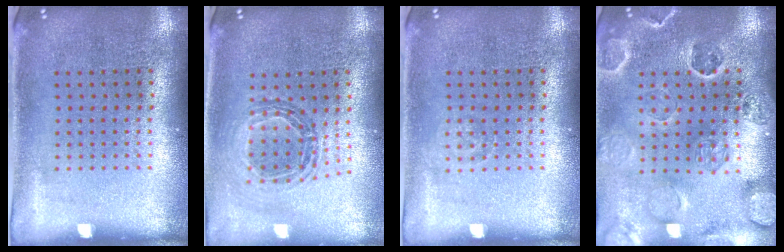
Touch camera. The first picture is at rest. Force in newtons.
{"total": 0.8, "press": 0.8, "slide": 0.0}
{"total": 0.8, "press": 0.7, "slide": 0.1}
{"total": 2.6, "press": 2.5, "slide": 0.8}